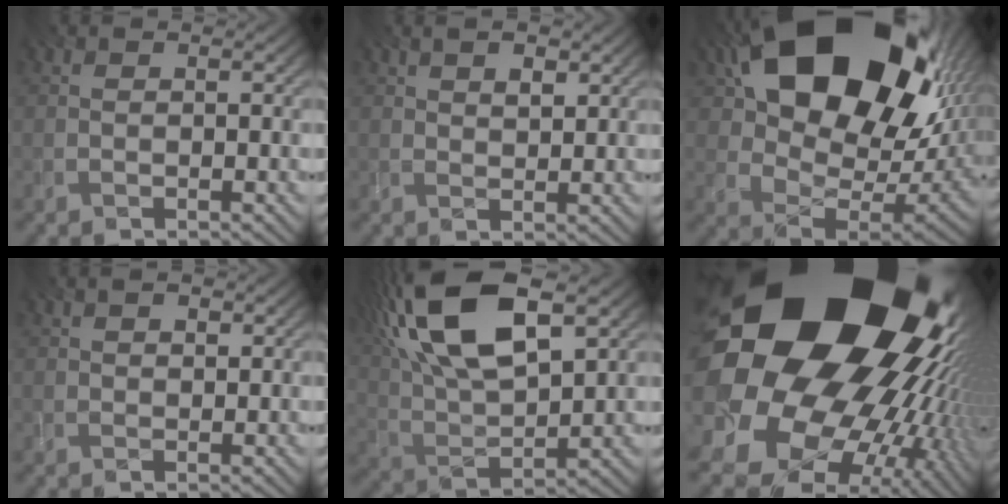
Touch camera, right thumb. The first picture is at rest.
{"total": 3.3, "force": [1.8, 1.5, 2.4], "torque": [-0.040, -0.003, 0.036]}
{"total": 22.1, "force": [9.4, 14.0, 14.3], "torque": [-0.282, 0.003, 0.200]}
{"total": 2.0, "force": [1.0, 1.1, 1.3], "torque": [-0.023, 0.002, 0.017]}
{"total": 18.2, "force": [8.6, 7.7, 14.1], "torque": [-0.318, 0.036, 0.141]}
{"total": 24.8, "force": [5.3, 19.8, 13.9], "torque": [-0.271, -0.079, 0.086]}